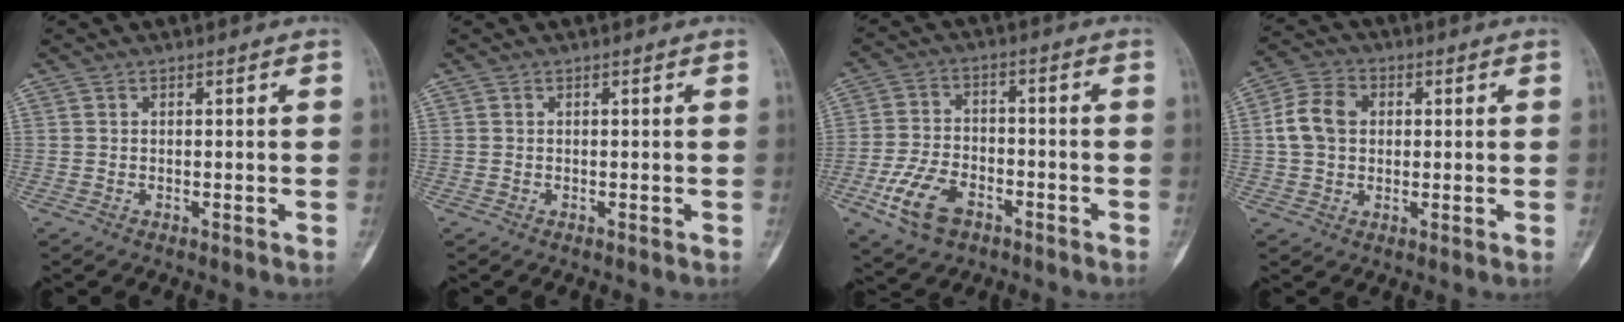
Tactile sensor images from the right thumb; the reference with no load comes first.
{"total": 0.0}
{"total": 10.0, "force": [-5.1, 5.9, 6.2], "torque": [-0.117, 0.022, -0.091]}
{"total": 7.9, "force": [0.9, 6.1, 5.0], "torque": [-0.087, 0.016, 0.011]}